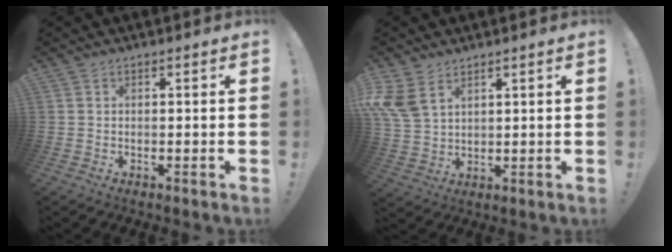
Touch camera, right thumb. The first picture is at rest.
{"total": 8.7, "force": [4.7, 5.4, 5.0], "torque": [-0.104, -0.014, 0.094]}